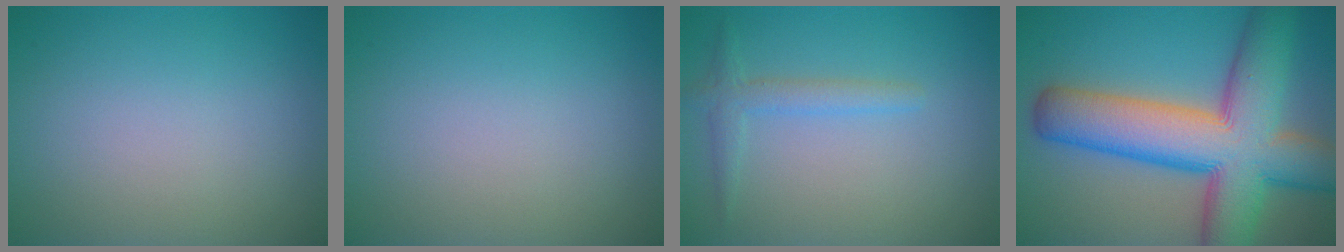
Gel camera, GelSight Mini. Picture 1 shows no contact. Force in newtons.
{"total": 0.0}
{"total": 1.9, "press": 1.9, "slide": 0.1}
{"total": 13.6, "press": 13.5, "slide": 0.6}